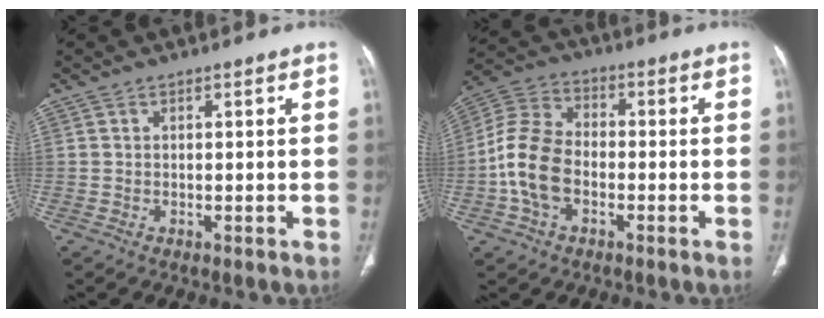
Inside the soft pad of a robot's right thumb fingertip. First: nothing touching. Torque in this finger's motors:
{"motor_torque": [1.88, 1.39, 1.10, -1.24, 0.33]}